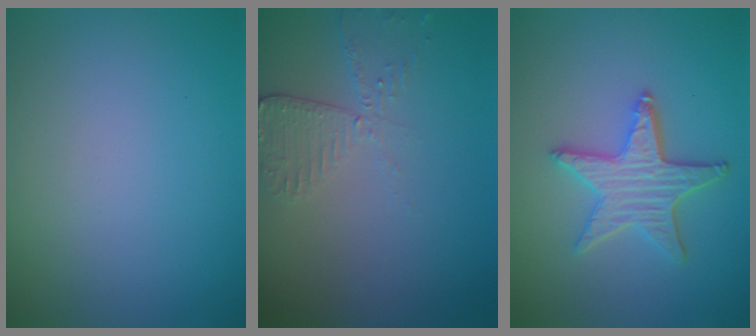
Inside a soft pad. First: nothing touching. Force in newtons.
{"total": 2.0, "press": 1.9, "slide": 0.6}
{"total": 4.1, "press": 3.6, "slide": 1.8}